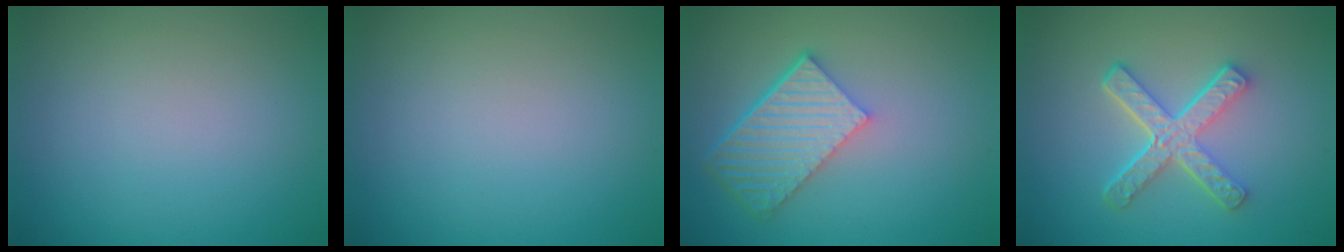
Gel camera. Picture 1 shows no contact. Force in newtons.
{"total": 0.0}
{"total": 5.9, "press": 4.2, "slide": 4.2}
{"total": 5.1, "press": 3.6, "slide": 3.6}